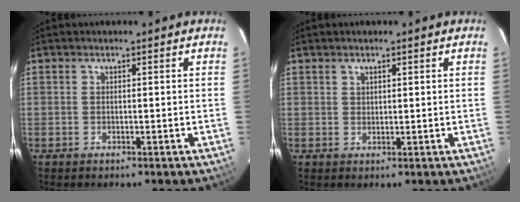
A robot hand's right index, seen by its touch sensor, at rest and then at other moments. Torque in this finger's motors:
{"motor_torque": [-0.15, -0.01, -0.07, -0.01]}